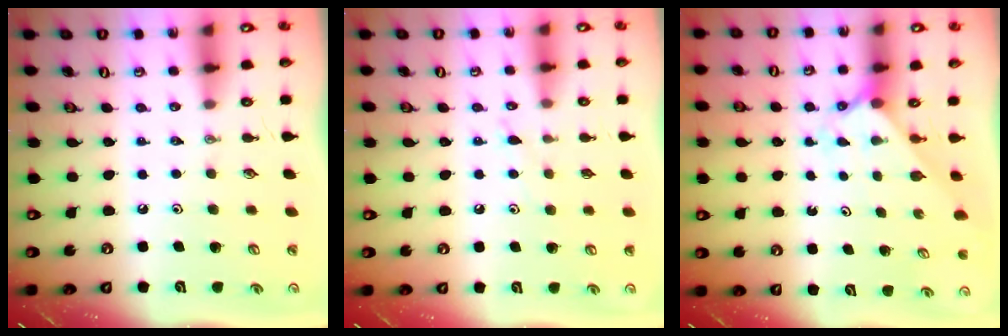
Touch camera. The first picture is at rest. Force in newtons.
{"total": 5.5, "press": 5.5, "slide": 0.5}
{"total": 2.1, "press": 2.1, "slide": 0.3}